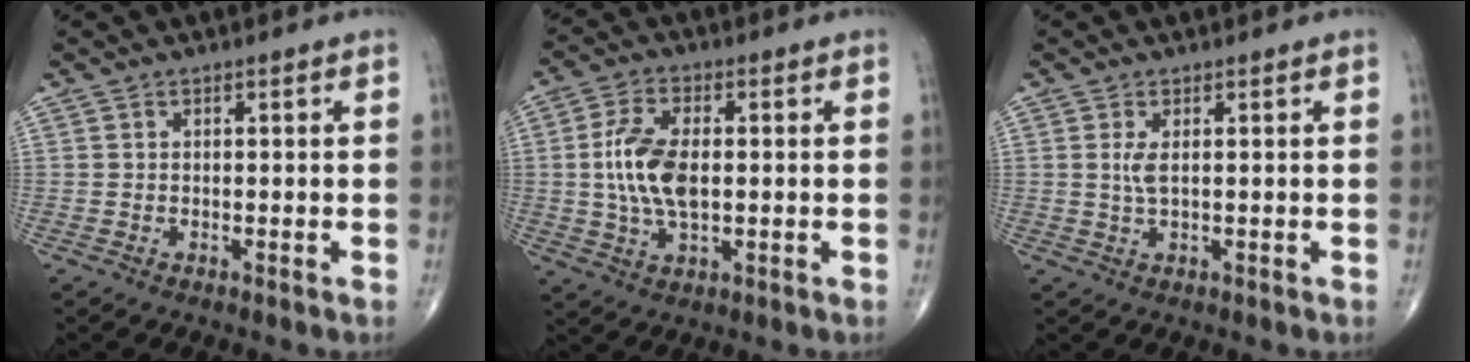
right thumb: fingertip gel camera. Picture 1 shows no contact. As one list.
[{"total": 10.2, "force": [0.2, 5.2, 8.8], "torque": [-0.182, 0.002, 0.005]}, {"total": 2.3, "force": [0.4, 0.6, 2.1], "torque": [-0.053, -0.003, 0.014]}]